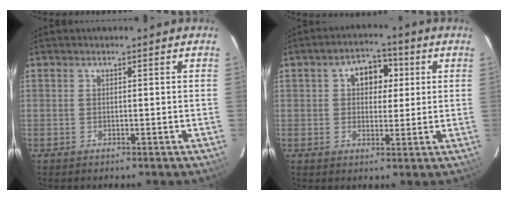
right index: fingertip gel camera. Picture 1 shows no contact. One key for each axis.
{"total": 6.6, "fx": 1.7, "fy": 4.8, "fz": 4.1, "tx": -0.061, "ty": 0.023, "tz": 0.028}